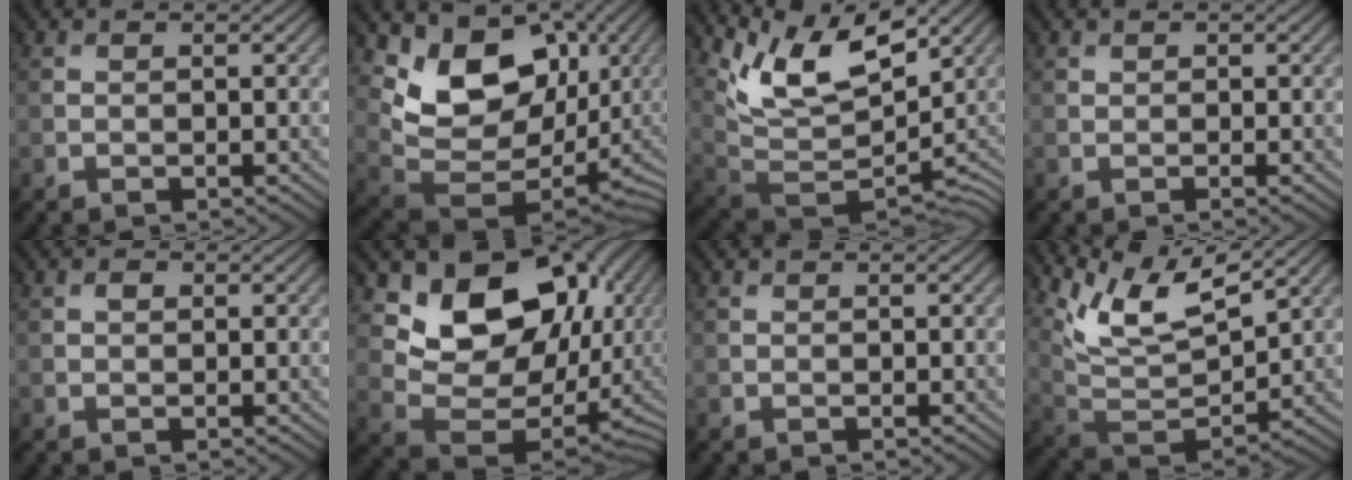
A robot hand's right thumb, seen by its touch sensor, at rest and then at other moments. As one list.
[{"total": 11.9, "force": [5.6, 8.7, 6.0], "torque": [-0.102, -0.003, 0.112]}, {"total": 9.9, "force": [6.9, 4.2, 5.7], "torque": [-0.121, 0.002, 0.140]}, {"total": 0.5, "force": [0.5, 0.0, 0.2], "torque": [-0.004, -0.001, 0.008]}, {"total": 1.0, "force": [0.5, 0.8, 0.3], "torque": [-0.003, 0.002, 0.009]}, {"total": 14.0, "force": [6.1, 10.4, 7.0], "torque": [-0.098, -0.006, 0.126]}, {"total": 0.0}, {"total": 9.6, "force": [7.7, 3.1, 4.8], "torque": [-0.123, 0.004, 0.151]}]